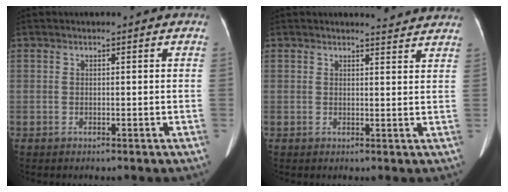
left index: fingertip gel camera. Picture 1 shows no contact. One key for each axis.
{"total": 3.2, "fx": 3.2, "fy": 0.0, "fz": 0.2, "tx": -0.008, "ty": -0.006, "tz": 0.028}